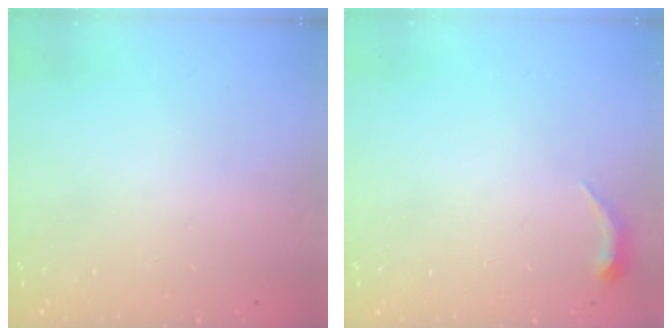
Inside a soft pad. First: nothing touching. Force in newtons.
{"total": 3.5, "press": 3.4, "slide": 0.7}